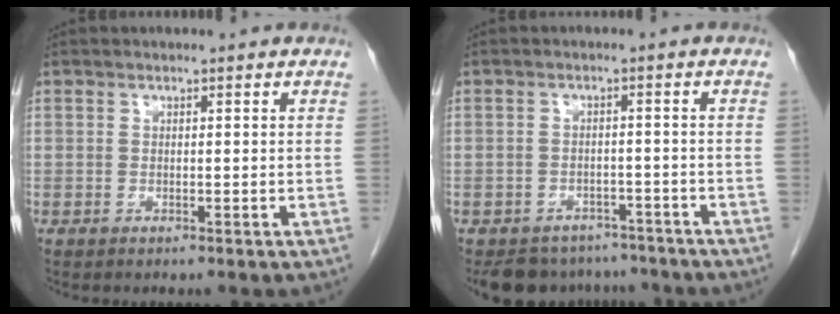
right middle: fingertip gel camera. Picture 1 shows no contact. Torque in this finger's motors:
{"motor_torque": [-0.24, -0.39, -0.06, 0.00]}